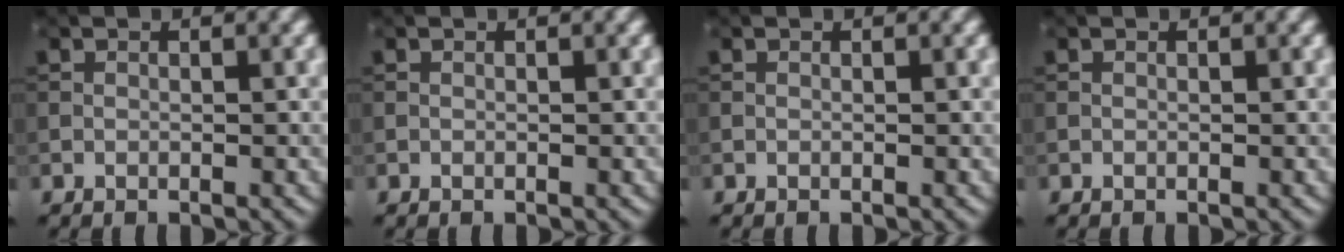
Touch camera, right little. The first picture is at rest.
{"total": 0.0}
{"total": 0.0}
{"total": 0.0}